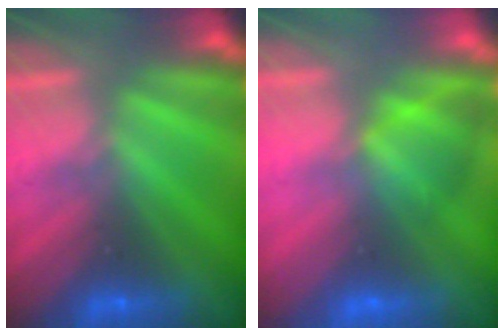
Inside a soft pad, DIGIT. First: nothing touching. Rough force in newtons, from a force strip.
{"total": 2.9}